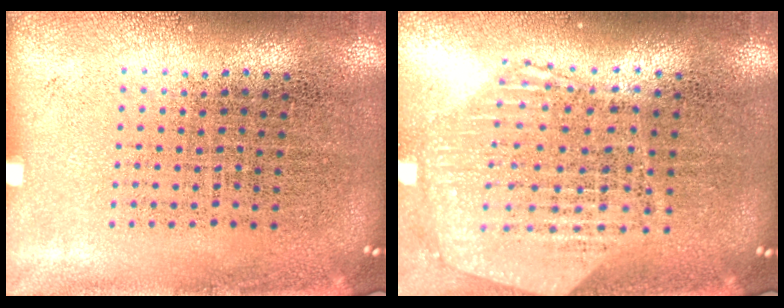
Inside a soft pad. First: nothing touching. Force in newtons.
{"total": 1.2, "press": 1.2, "slide": 0.1}